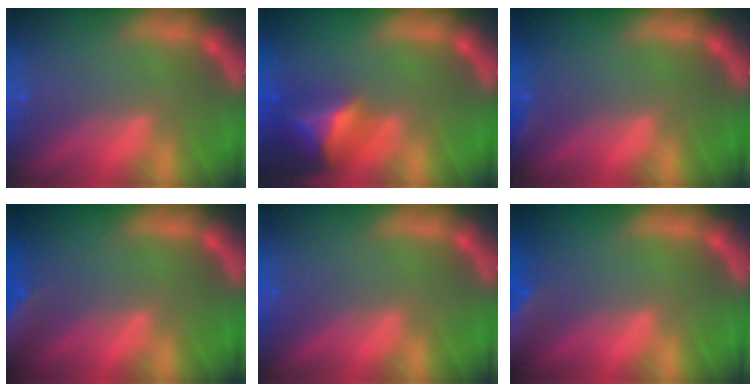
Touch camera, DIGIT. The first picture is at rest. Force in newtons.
{"total": 6.4}
{"total": 0.9}
{"total": 8.9}
{"total": 0.0}
{"total": 9.4}